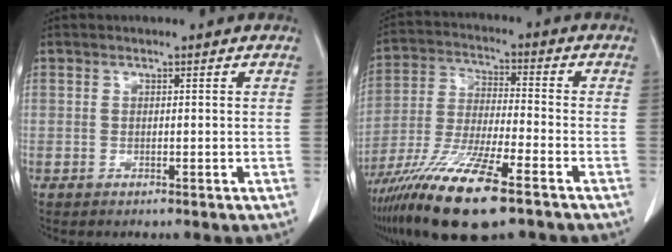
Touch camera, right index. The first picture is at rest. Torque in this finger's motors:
{"motor_torque": [1.06, -1.08, 1.05, 0.21]}